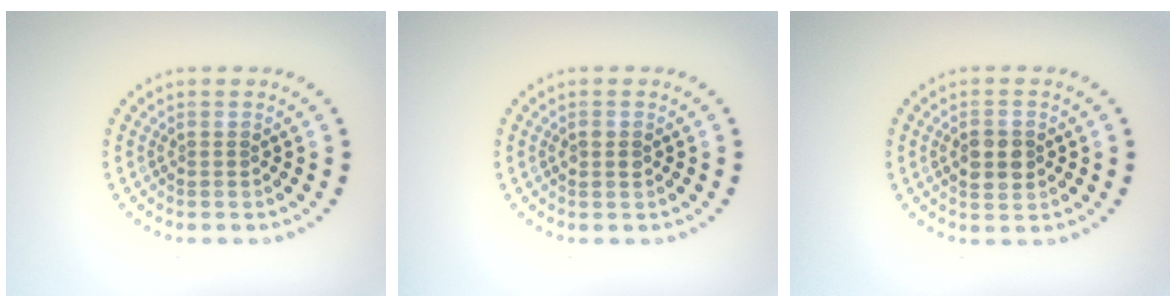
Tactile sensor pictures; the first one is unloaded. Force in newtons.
{"total": 1.3, "press": 1.3, "slide": 0.1}
{"total": 3.3, "press": 3.3, "slide": 0.1}